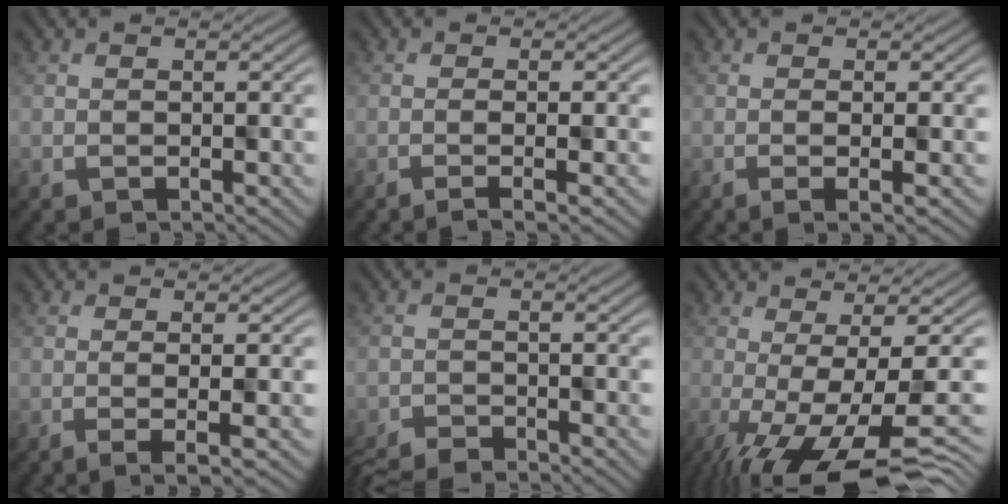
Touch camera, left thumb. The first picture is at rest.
{"total": 2.4, "force": [-1.1, 0.2, 2.1], "torque": [-0.026, 0.012, -0.023]}
{"total": 2.3, "force": [-0.6, 0.3, 2.2], "torque": [-0.030, 0.009, -0.012]}
{"total": 3.2, "force": [-1.0, 0.5, 3.0], "torque": [-0.040, 0.006, -0.013]}
{"total": 4.1, "force": [-3.9, 0.8, 1.2], "torque": [-0.026, -0.005, -0.068]}
{"total": 13.8, "force": [-5.4, 3.7, 12.2], "torque": [-0.181, -0.014, -0.068]}